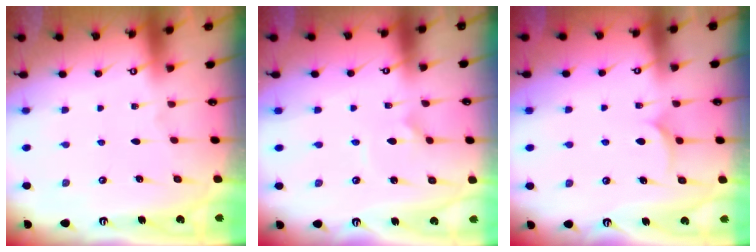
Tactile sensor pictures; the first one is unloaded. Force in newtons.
{"total": 2.1, "press": 2.1, "slide": 0.5}
{"total": 6.3, "press": 6.3, "slide": 0.3}